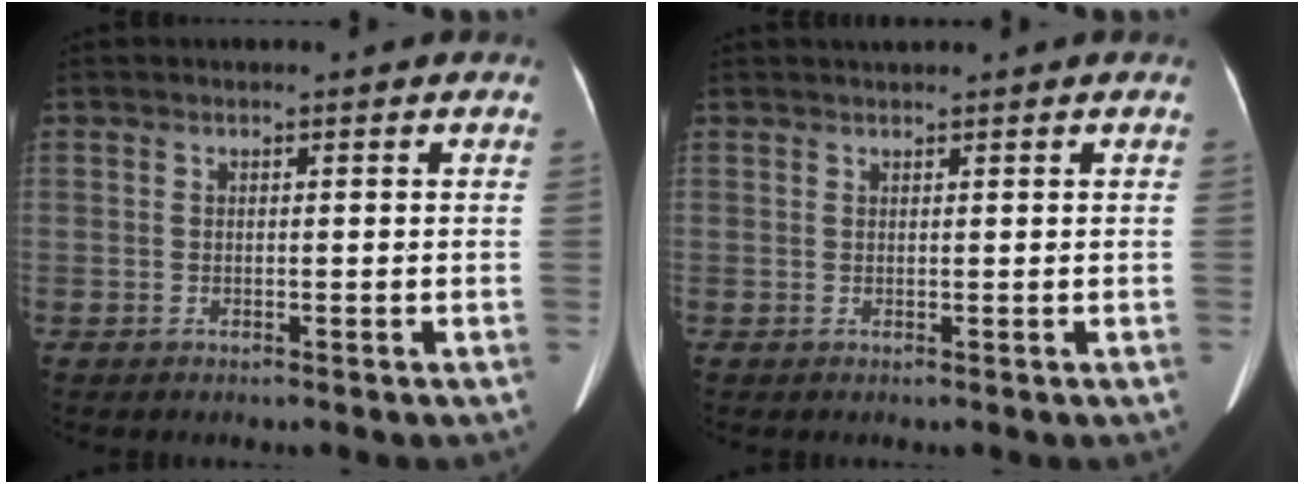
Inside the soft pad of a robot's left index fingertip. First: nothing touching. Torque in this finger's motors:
{"motor_torque": [0.24, -0.18, 0.01, 0.04]}